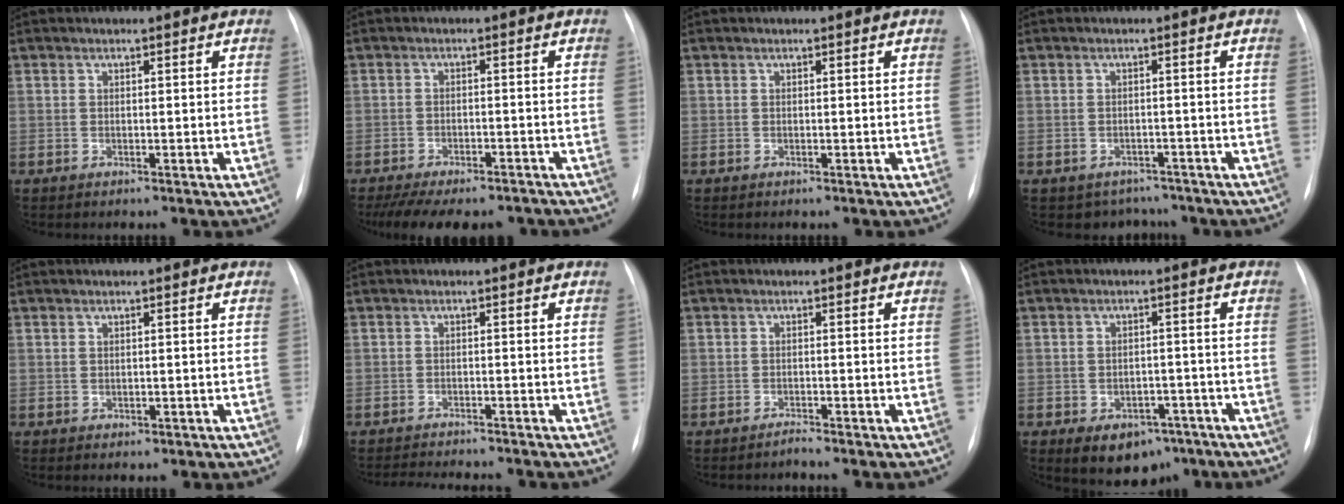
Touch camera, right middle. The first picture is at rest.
{"total": 14.8, "force": [-12.2, 5.4, 6.4], "torque": [-0.141, -0.005, -0.161]}
{"total": 0.0}
{"total": 4.5, "force": [-3.6, 2.7, -0.1], "torque": [0.008, 0.016, -0.045]}
{"total": 1.1, "force": [-0.4, 0.9, 0.5], "torque": [-0.008, 0.002, 0.000]}
{"total": 7.7, "force": [-7.2, 0.6, 2.7], "torque": [-0.036, -0.008, -0.102]}
{"total": 1.0, "force": [-1.0, 0.0, 0.1], "torque": [-0.003, -0.003, -0.014]}
{"total": 9.0, "force": [-5.6, 5.7, 4.2], "torque": [-0.050, 0.017, -0.069]}